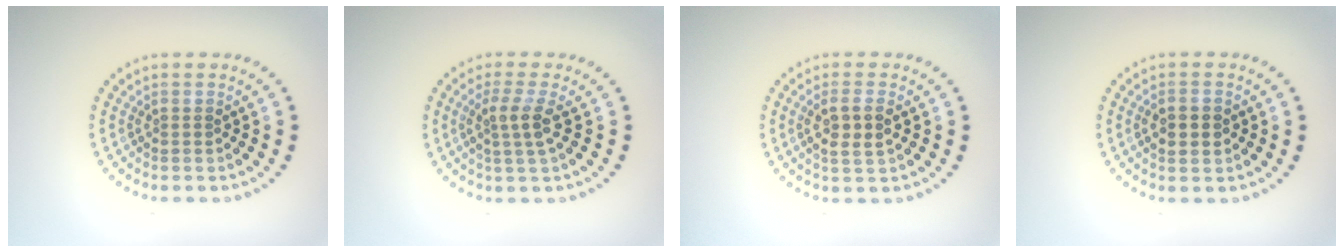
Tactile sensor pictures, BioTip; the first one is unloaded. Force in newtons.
{"total": 2.5, "press": 2.1, "slide": 1.4}
{"total": 2.6, "press": 2.4, "slide": 0.9}
{"total": 2.1, "press": 2.1, "slide": 0.1}